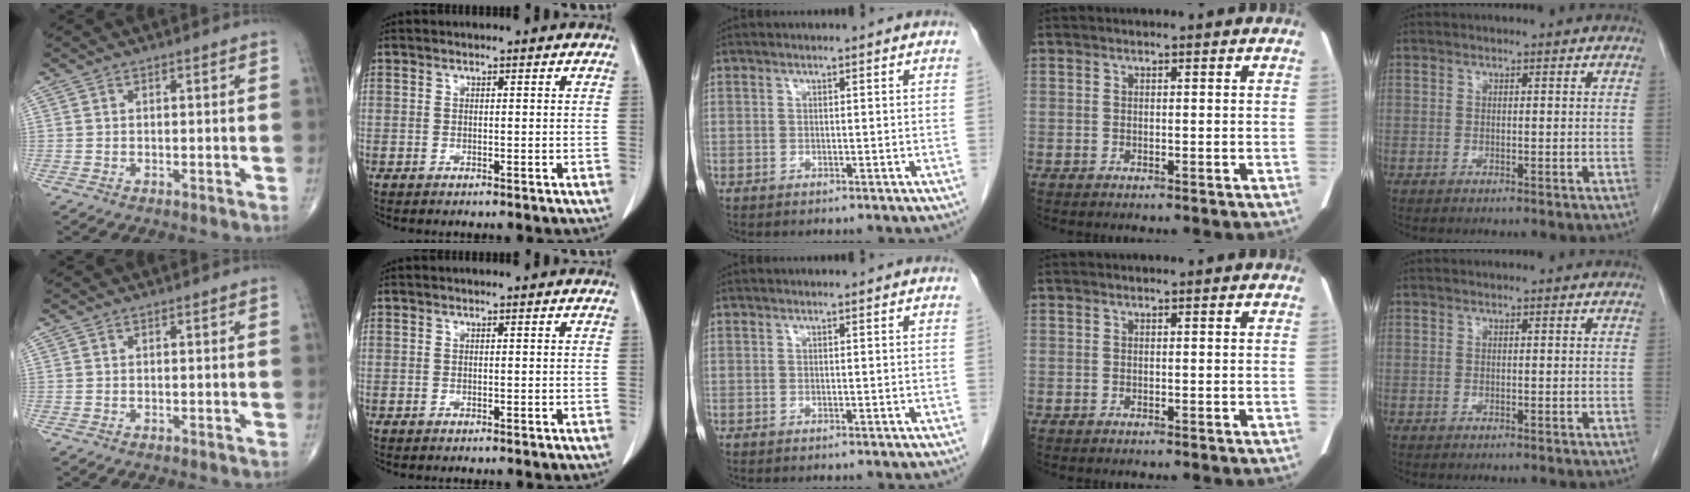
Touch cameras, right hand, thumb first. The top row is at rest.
{}